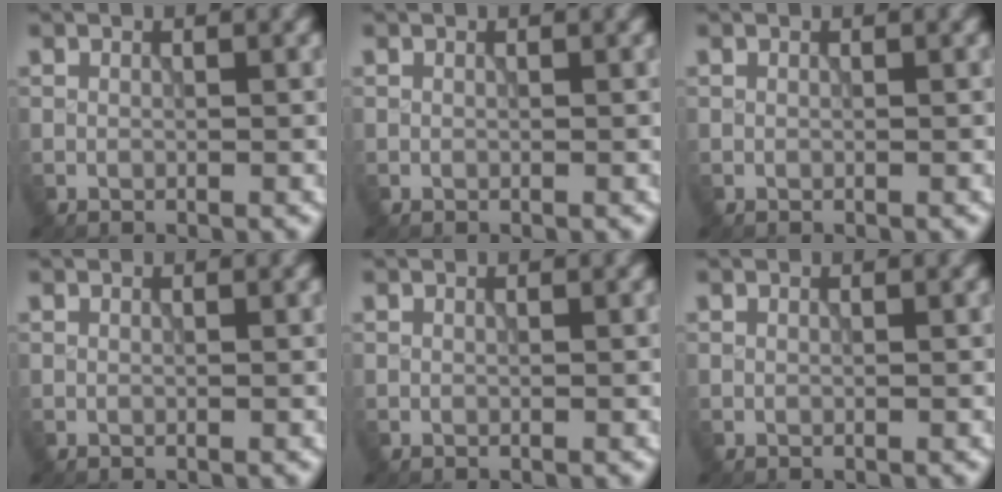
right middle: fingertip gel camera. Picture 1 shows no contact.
{"total": 0.0}
{"total": 0.0}
{"total": 0.0}
{"total": 0.0}
{"total": 0.0}